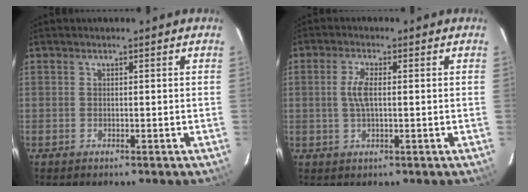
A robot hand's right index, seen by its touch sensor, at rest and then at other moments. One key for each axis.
{"total": 4.0, "fx": 0.3, "fy": 1.5, "fz": 3.7, "tx": -0.075, "ty": 0.003, "tz": 0.008}